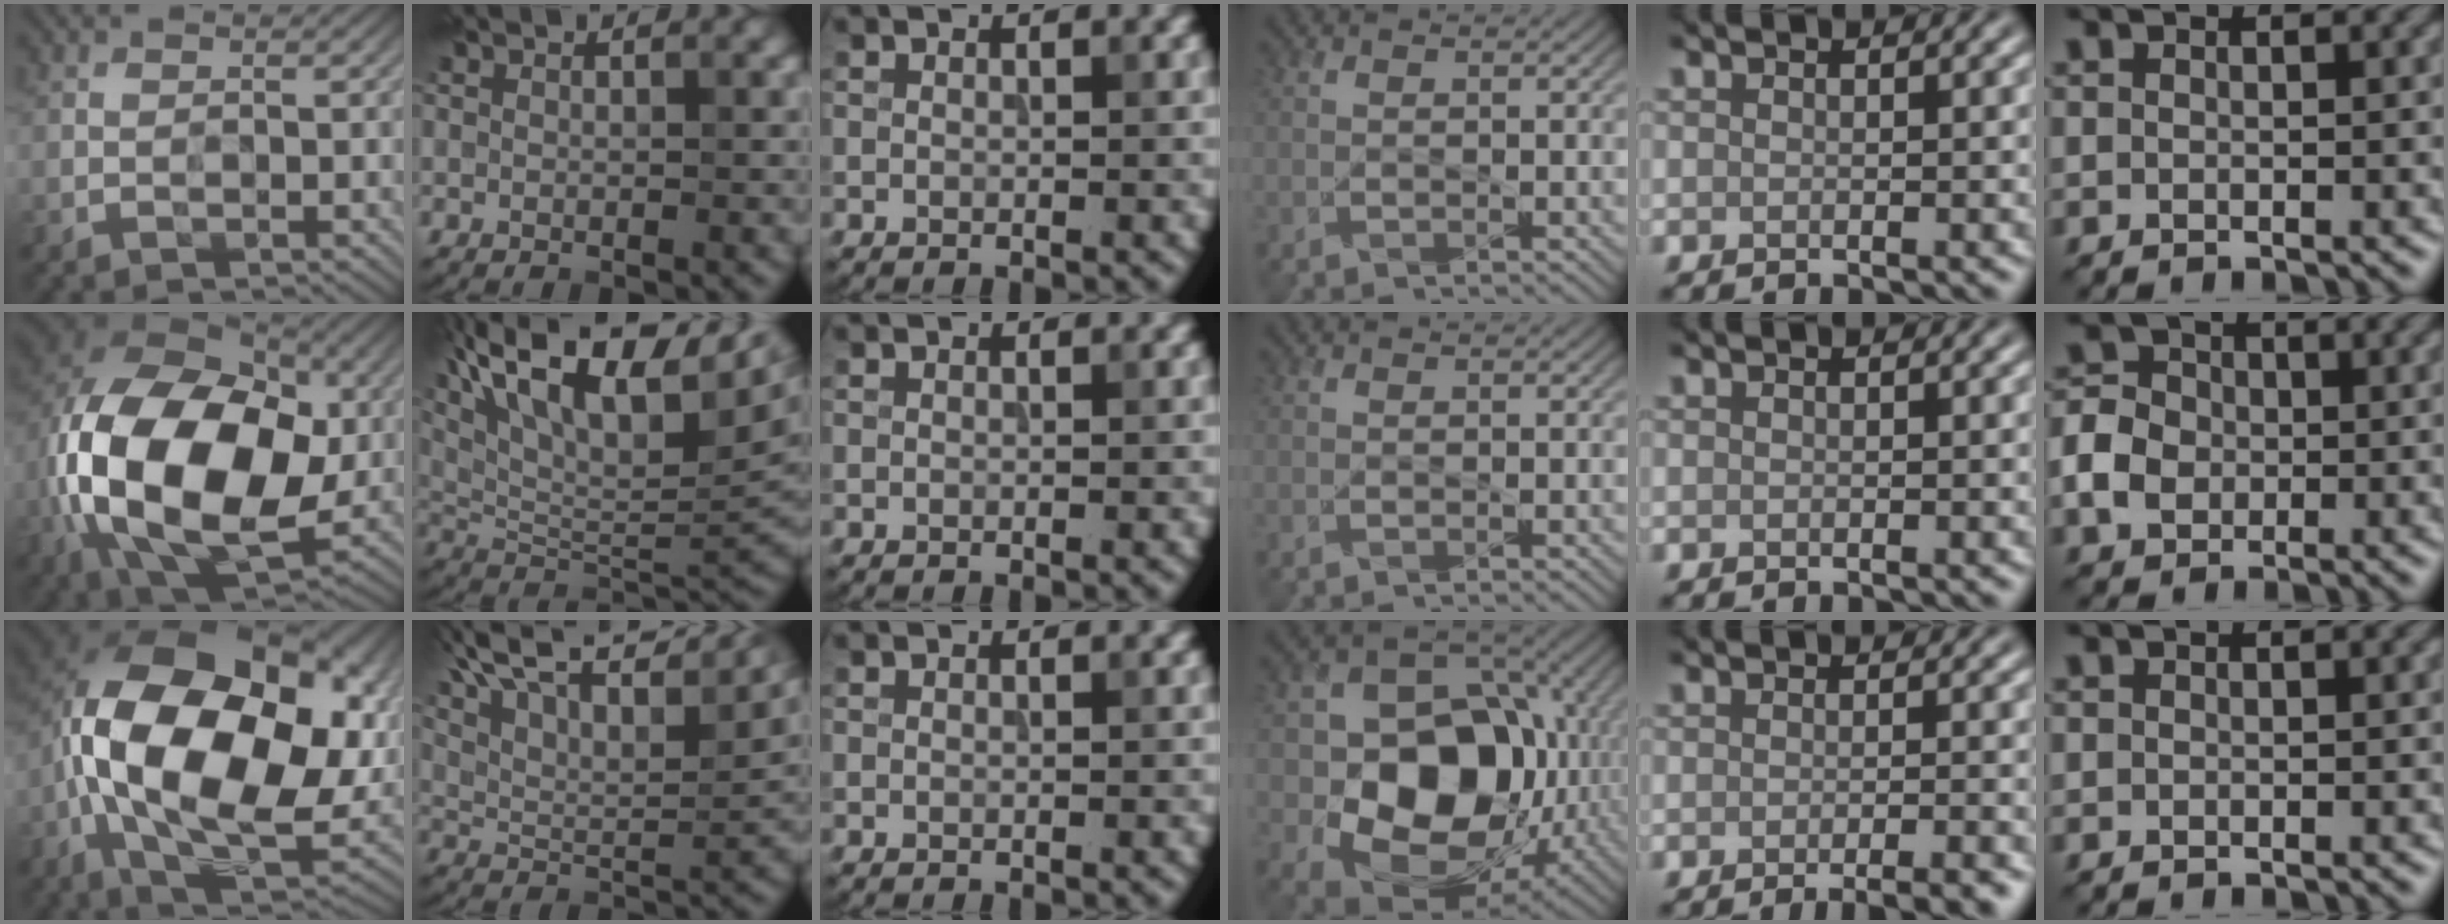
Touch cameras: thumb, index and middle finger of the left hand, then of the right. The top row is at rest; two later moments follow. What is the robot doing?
{"motion": "wipe", "object": "compact mirror"}